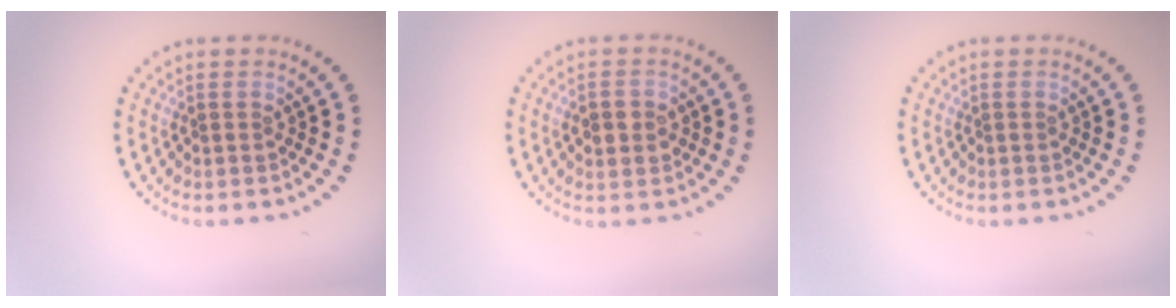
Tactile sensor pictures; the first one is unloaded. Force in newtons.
{"total": 2.1, "press": 2.1, "slide": 0.3}
{"total": 0.0}